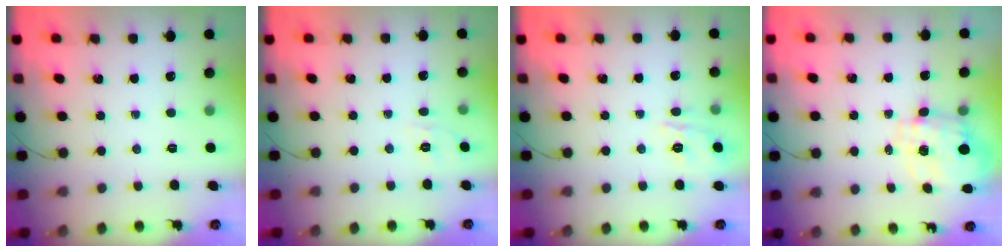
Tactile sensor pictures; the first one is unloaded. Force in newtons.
{"total": 4.5, "press": 4.1, "slide": 1.9}
{"total": 7.2, "press": 7.2, "slide": 1.1}
{"total": 3.5, "press": 3.2, "slide": 1.4}